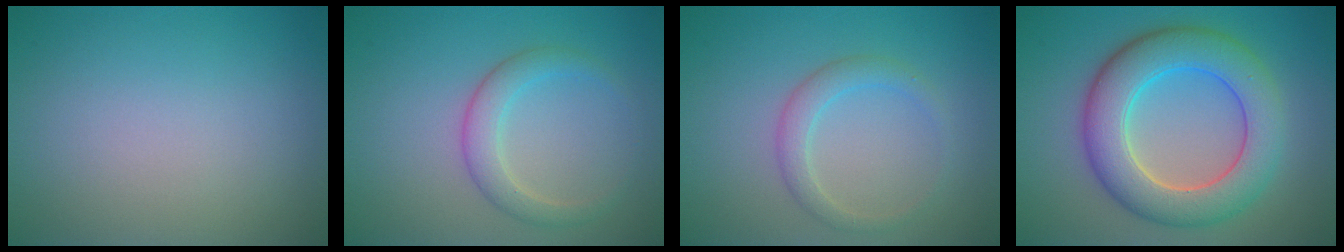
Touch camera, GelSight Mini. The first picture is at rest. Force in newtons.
{"total": 2.6, "press": 2.6, "slide": 0.1}
{"total": 2.1, "press": 2.1, "slide": 0.2}
{"total": 8.0, "press": 8.0, "slide": 0.3}